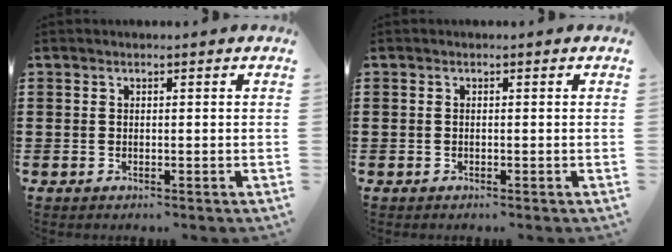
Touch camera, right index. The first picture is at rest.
{"total": 0.0}